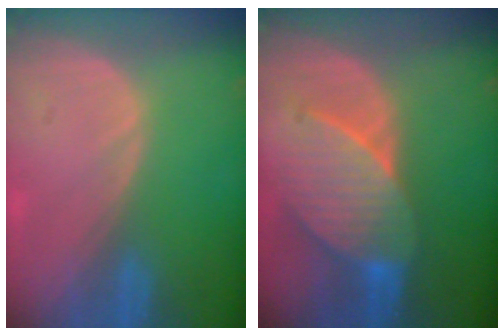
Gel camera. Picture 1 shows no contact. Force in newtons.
{"total": 7.7, "press": 7.7, "slide": 0.4}